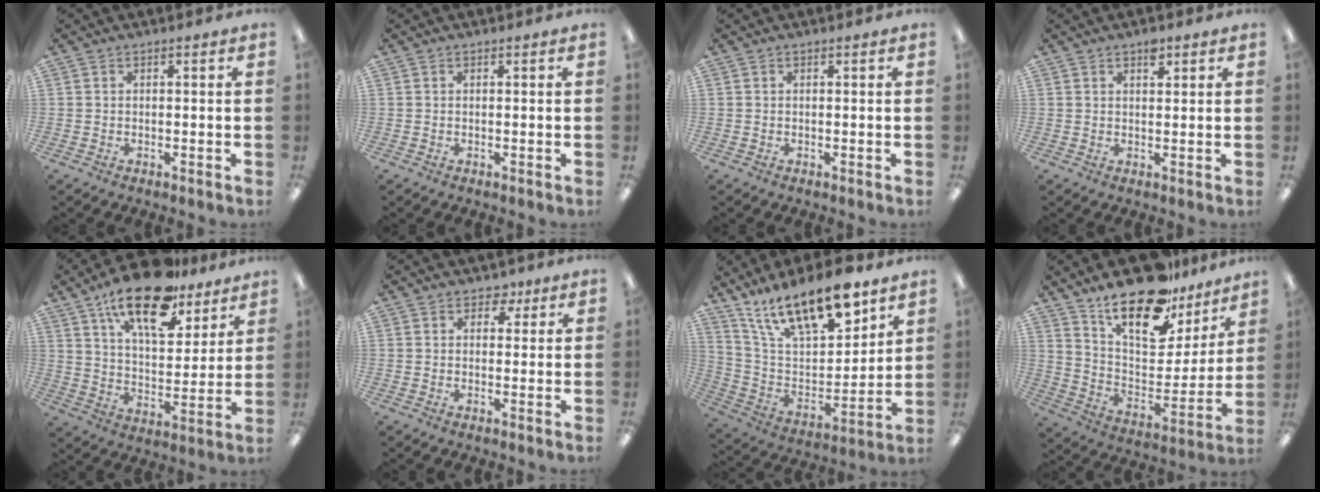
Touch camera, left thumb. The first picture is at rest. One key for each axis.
{"total": 0.0}
{"total": 0.0}
{"total": 2.6, "fx": 1.9, "fy": 1.2, "fz": 1.4, "tx": -0.006, "ty": -0.009, "tz": 0.028}
{"total": 20.2, "fx": 14.1, "fy": 8.3, "fz": 11.8, "tx": -0.192, "ty": -0.074, "tz": 0.239}
{"total": 3.2, "fx": 1.8, "fy": 2.4, "fz": 1.1, "tx": -0.001, "ty": -0.004, "tz": 0.029}
{"total": 18.8, "fx": 14.0, "fy": 6.5, "fz": 10.7, "tx": -0.199, "ty": -0.082, "tz": 0.245}
{"total": 21.6, "fx": 16.0, "fy": 9.0, "fz": 11.3, "tx": -0.190, "ty": -0.106, "tz": 0.282}